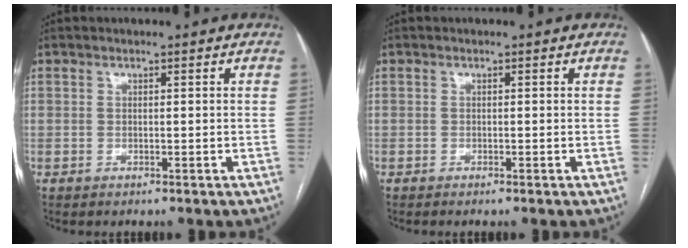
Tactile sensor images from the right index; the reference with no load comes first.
{"total": 0.0}